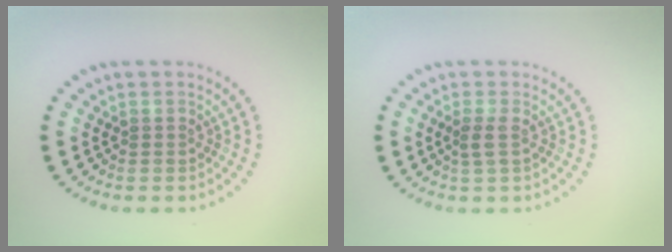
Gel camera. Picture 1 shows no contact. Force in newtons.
{"total": 1.0, "press": 0.9, "slide": 0.4}